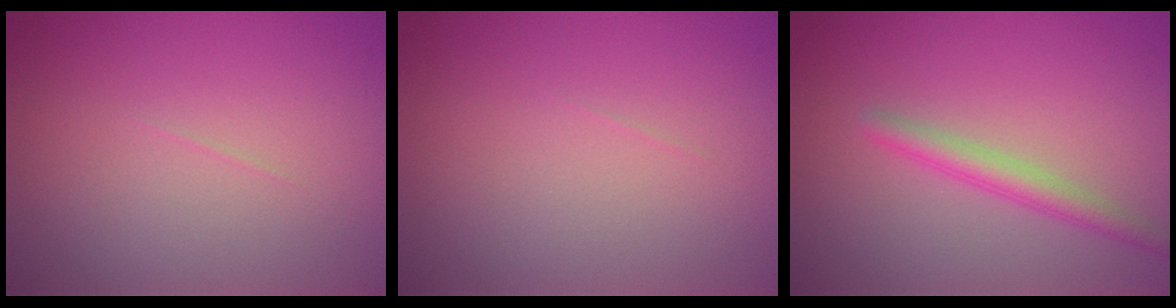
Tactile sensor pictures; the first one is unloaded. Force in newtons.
{"total": 0.0}
{"total": 2.4, "press": 2.4, "slide": 0.1}